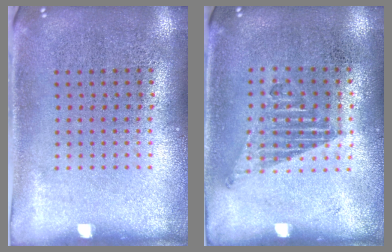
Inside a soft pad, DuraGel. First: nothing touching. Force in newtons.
{"total": 1.2, "press": 1.0, "slide": 0.6}